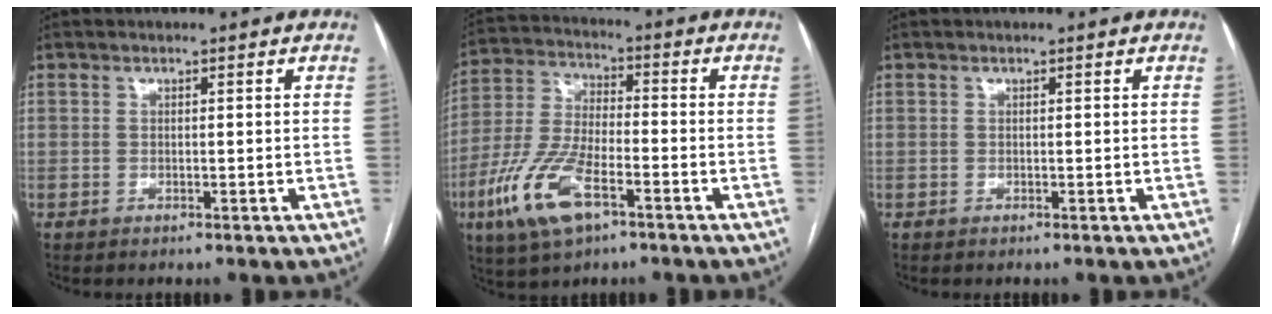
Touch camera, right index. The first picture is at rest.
{"total": 12.8, "force": [-6.2, 4.6, 10.2], "torque": [-0.229, -0.004, -0.114]}
{"total": 0.0}